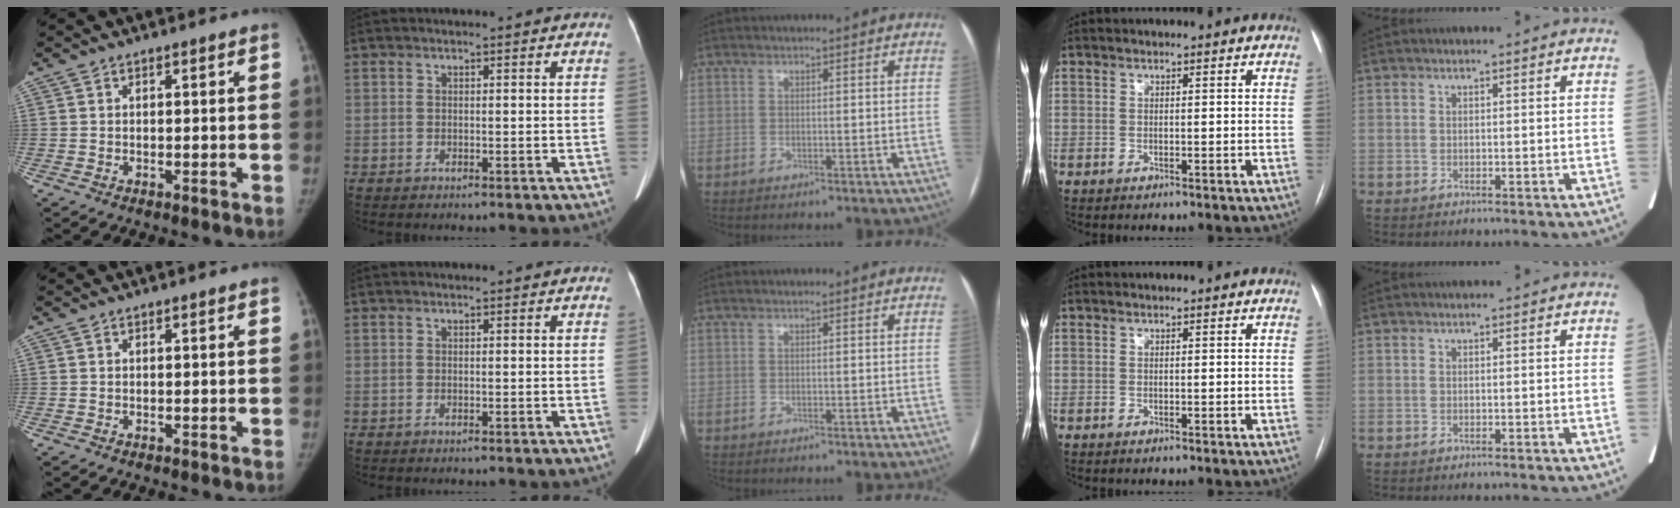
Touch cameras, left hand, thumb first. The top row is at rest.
{}